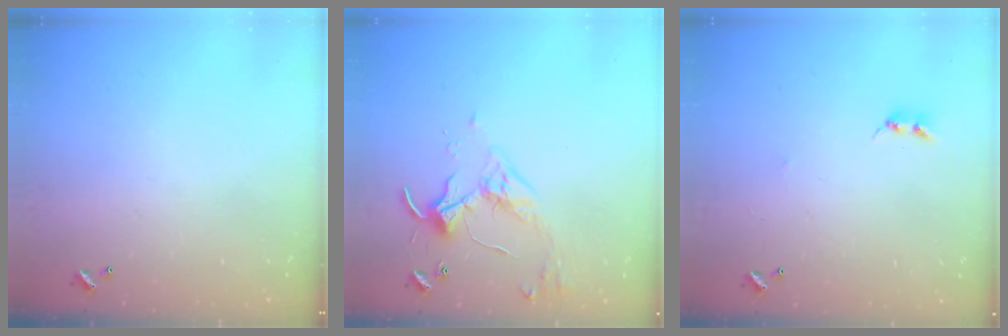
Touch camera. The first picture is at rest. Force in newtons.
{"total": 3.6, "press": 3.5, "slide": 0.7}
{"total": 2.2, "press": 2.2, "slide": 0.4}